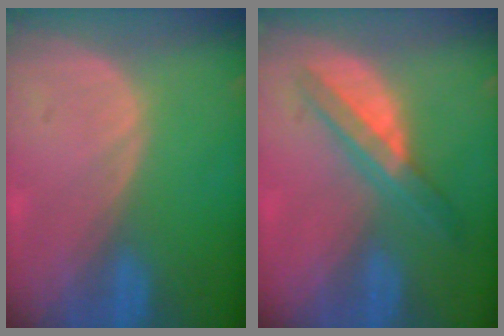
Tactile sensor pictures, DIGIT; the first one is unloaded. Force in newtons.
{"total": 6.6, "press": 5.7, "slide": 3.4}